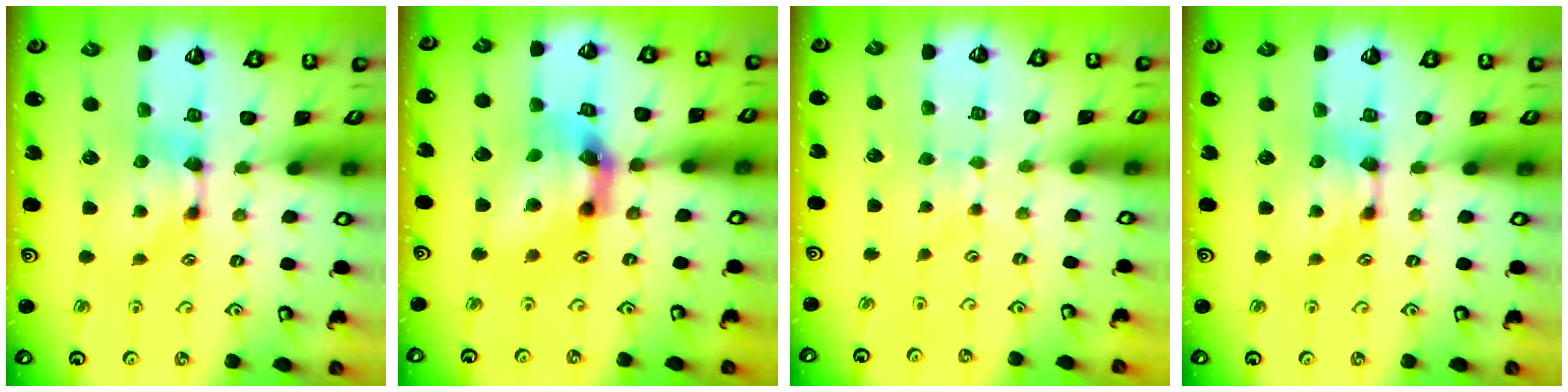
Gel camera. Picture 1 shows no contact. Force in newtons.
{"total": 9.2, "press": 8.8, "slide": 2.6}
{"total": 2.8, "press": 2.8, "slide": 0.4}
{"total": 0.0}